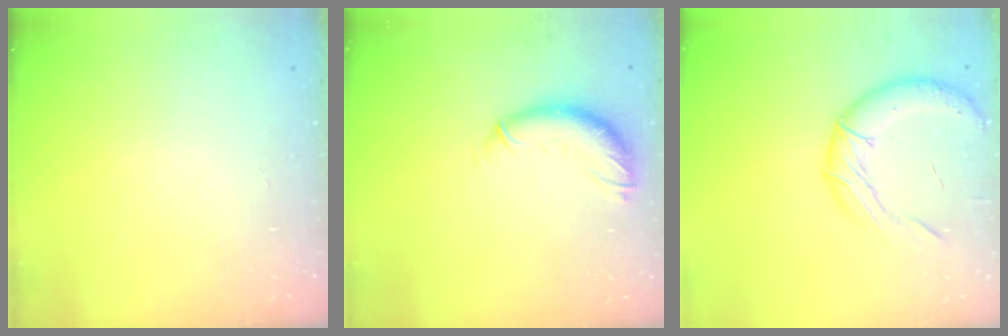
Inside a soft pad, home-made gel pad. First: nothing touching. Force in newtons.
{"total": 10.7, "press": 10.6, "slide": 1.0}
{"total": 16.1, "press": 15.9, "slide": 2.5}